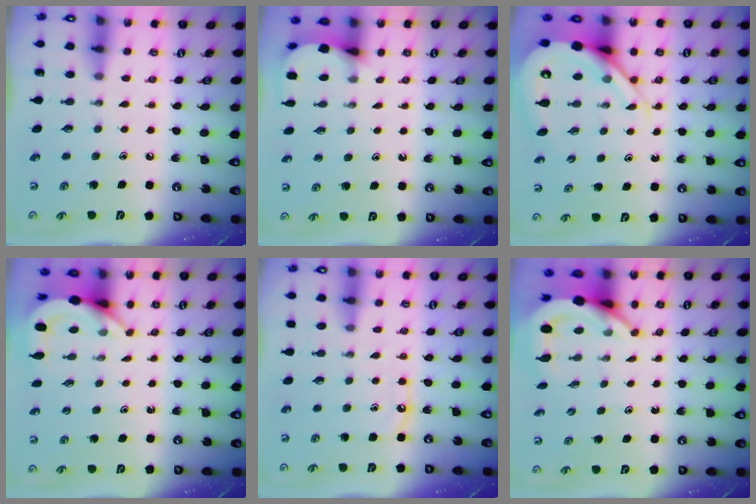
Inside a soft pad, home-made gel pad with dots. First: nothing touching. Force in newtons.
{"total": 2.9, "press": 2.9, "slide": 0.3}
{"total": 9.1, "press": 9.1, "slide": 0.9}
{"total": 4.7, "press": 4.7, "slide": 0.2}
{"total": 5.7, "press": 5.7, "slide": 0.5}
{"total": 6.6, "press": 6.5, "slide": 0.9}